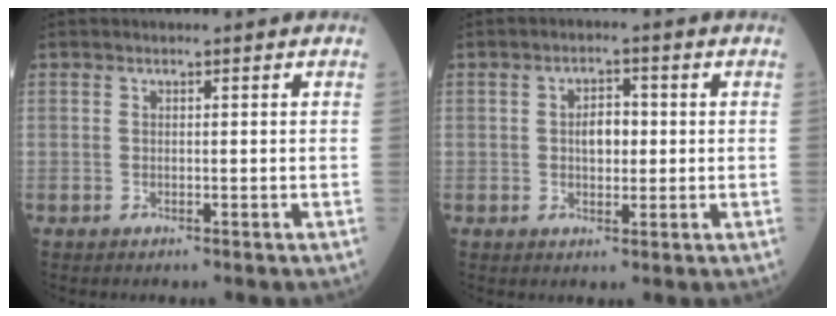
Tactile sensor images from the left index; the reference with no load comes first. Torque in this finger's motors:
{"motor_torque": [0.12, 0.05, 0.11, 0.02]}